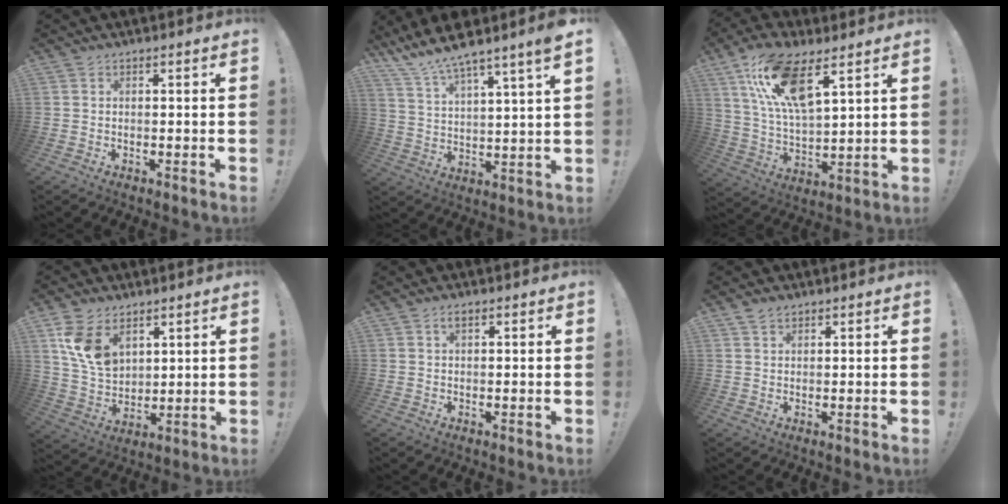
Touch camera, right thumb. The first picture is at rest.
{"total": 9.5, "force": [8.6, -0.2, 4.2], "torque": [-0.089, -0.074, 0.144]}
{"total": 16.0, "force": [9.3, 5.7, 11.8], "torque": [-0.237, -0.032, 0.164]}
{"total": 12.6, "force": [6.5, 8.5, 6.8], "torque": [-0.116, -0.022, 0.129]}
{"total": 1.6, "force": [0.7, 0.6, 1.3], "torque": [-0.028, 0.003, 0.012]}
{"total": 2.2, "force": [1.7, 1.2, 0.8], "torque": [-0.017, -0.004, 0.031]}